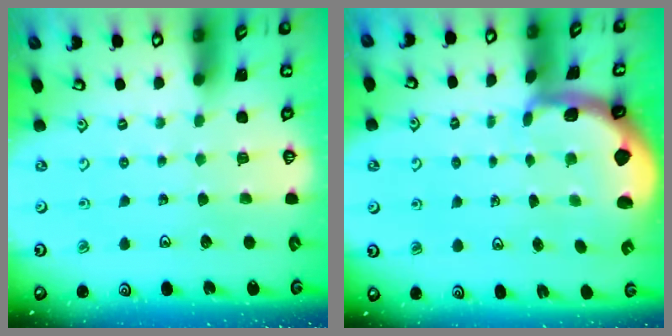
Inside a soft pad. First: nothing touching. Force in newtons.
{"total": 1.5, "press": 1.5, "slide": 0.4}